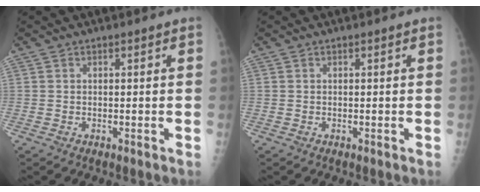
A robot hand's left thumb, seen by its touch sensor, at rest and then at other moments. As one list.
[{"total": 0.0}]